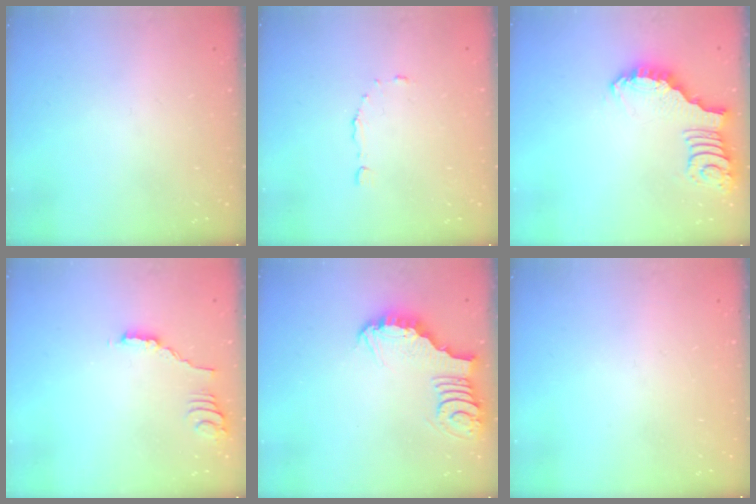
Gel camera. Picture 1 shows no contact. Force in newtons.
{"total": 4.0, "press": 3.9, "slide": 0.3}
{"total": 2.9, "press": 2.9, "slide": 0.1}
{"total": 1.6, "press": 1.6, "slide": 0.4}
{"total": 4.0, "press": 4.0, "slide": 0.4}
{"total": 0.0}